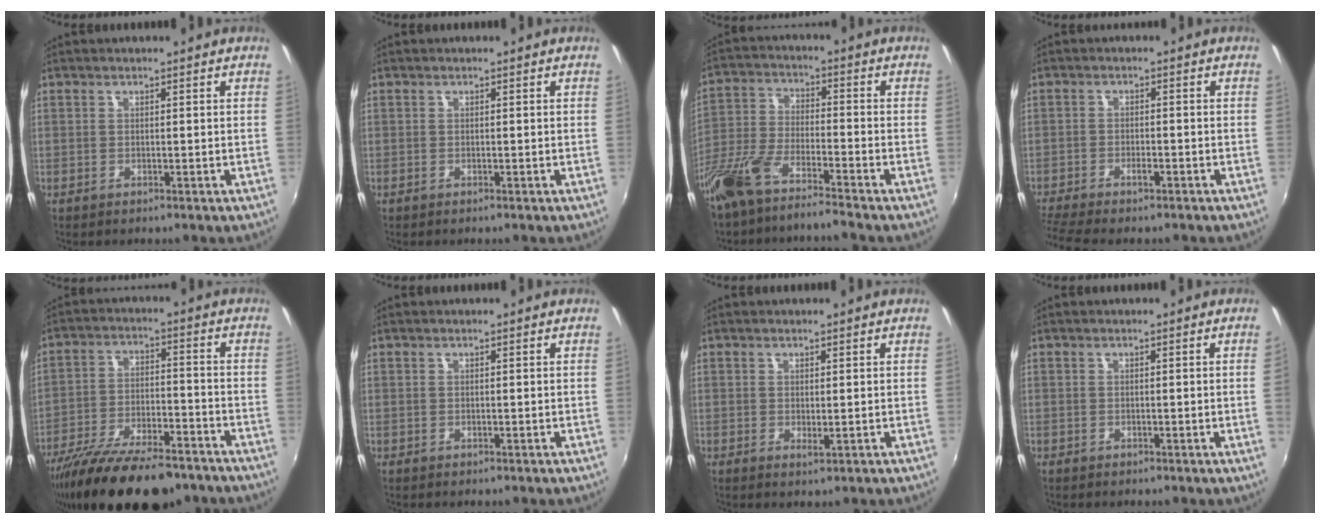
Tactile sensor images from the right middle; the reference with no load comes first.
{"total": 0.0}
{"total": 10.7, "force": [-8.7, 1.4, 6.2], "torque": [-0.140, -0.014, -0.169]}
{"total": 6.4, "force": [-5.3, 0.9, 3.4], "torque": [-0.091, -0.021, -0.097]}
{"total": 19.8, "force": [-15.5, 5.7, 10.9], "torque": [-0.206, -0.041, -0.245]}
{"total": 0.0}
{"total": 0.9, "force": [0.3, 0.0, 0.8], "torque": [-0.013, -0.001, 0.006]}
{"total": 1.1, "force": [0.0, -0.7, 0.8], "torque": [-0.003, -0.008, 0.000]}